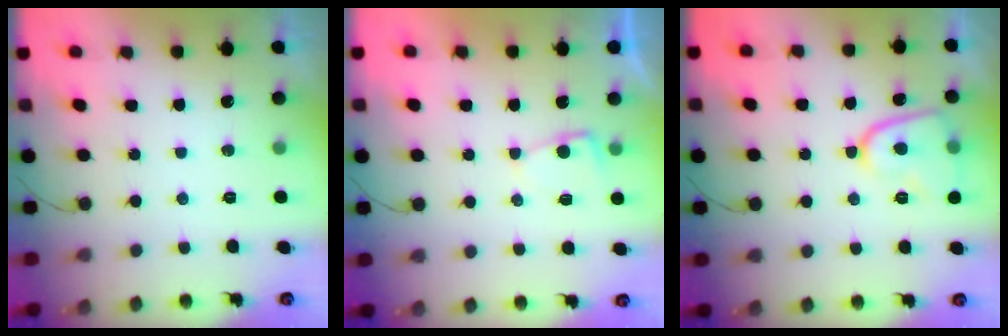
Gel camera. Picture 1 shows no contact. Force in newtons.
{"total": 2.9, "press": 2.9, "slide": 0.3}
{"total": 10.5, "press": 10.4, "slide": 1.5}